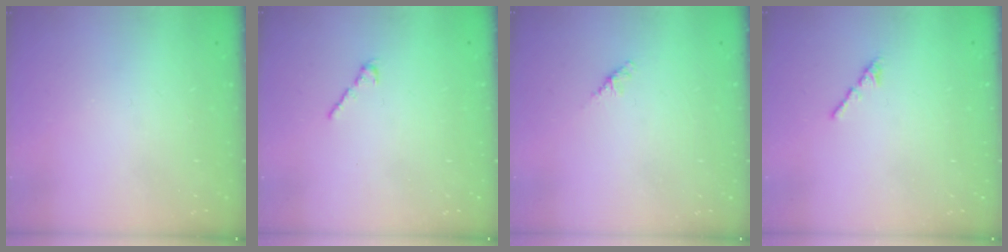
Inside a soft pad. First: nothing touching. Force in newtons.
{"total": 2.5, "press": 2.4, "slide": 0.7}
{"total": 1.8, "press": 1.7, "slide": 0.6}
{"total": 0.8, "press": 0.7, "slide": 0.5}